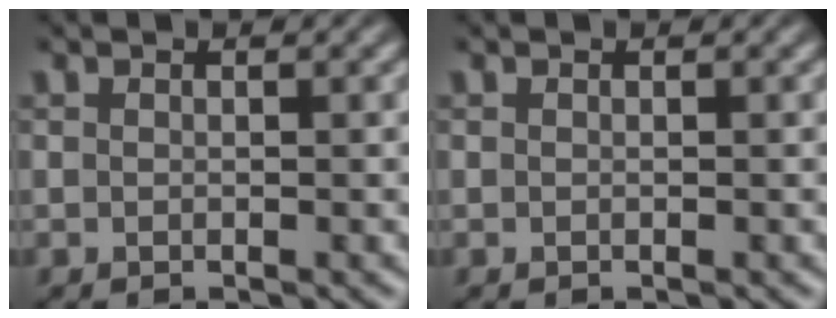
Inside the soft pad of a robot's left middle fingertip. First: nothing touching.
{"total": 0.0}